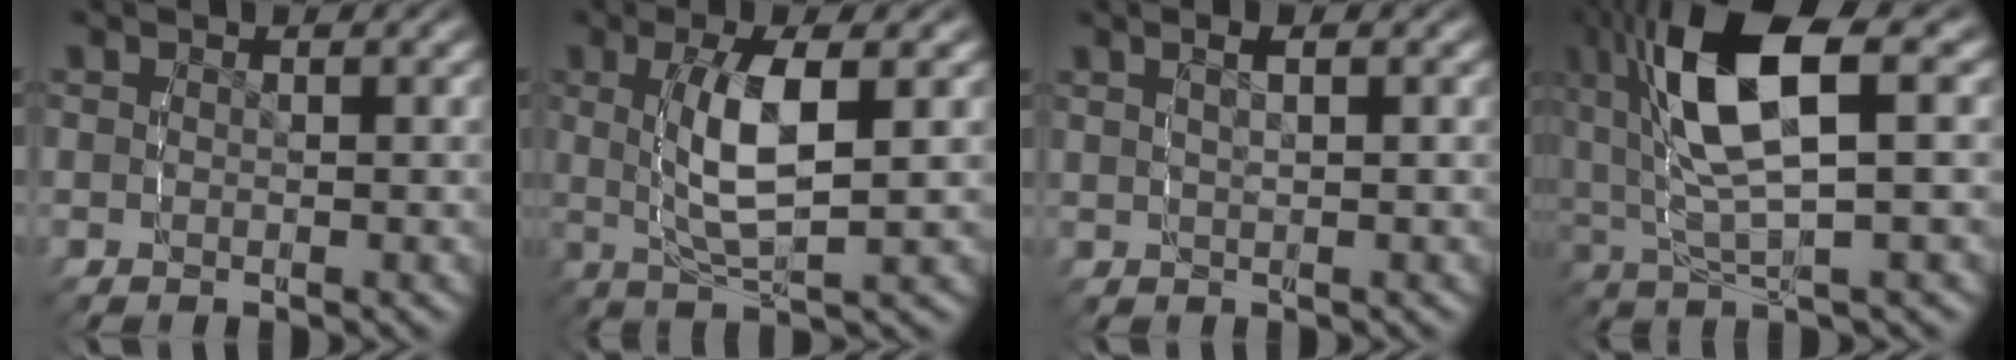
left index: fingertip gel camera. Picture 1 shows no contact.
{"total": 5.5, "force": [0.7, 1.3, 5.3], "torque": [-0.104, -0.005, 0.022]}
{"total": 2.2, "force": [1.1, 0.7, 1.7], "torque": [-0.022, 0.007, 0.022]}
{"total": 10.2, "force": [2.3, 4.4, 8.9], "torque": [-0.192, 0.000, 0.045]}